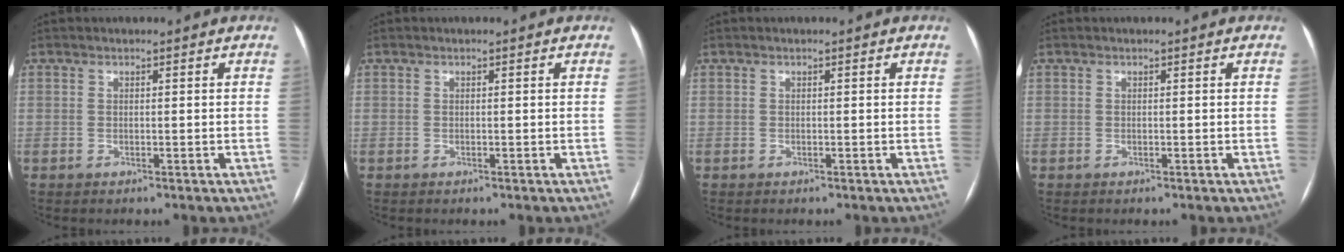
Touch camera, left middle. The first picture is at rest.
{"total": 0.0}
{"total": 0.0}
{"total": 0.0}